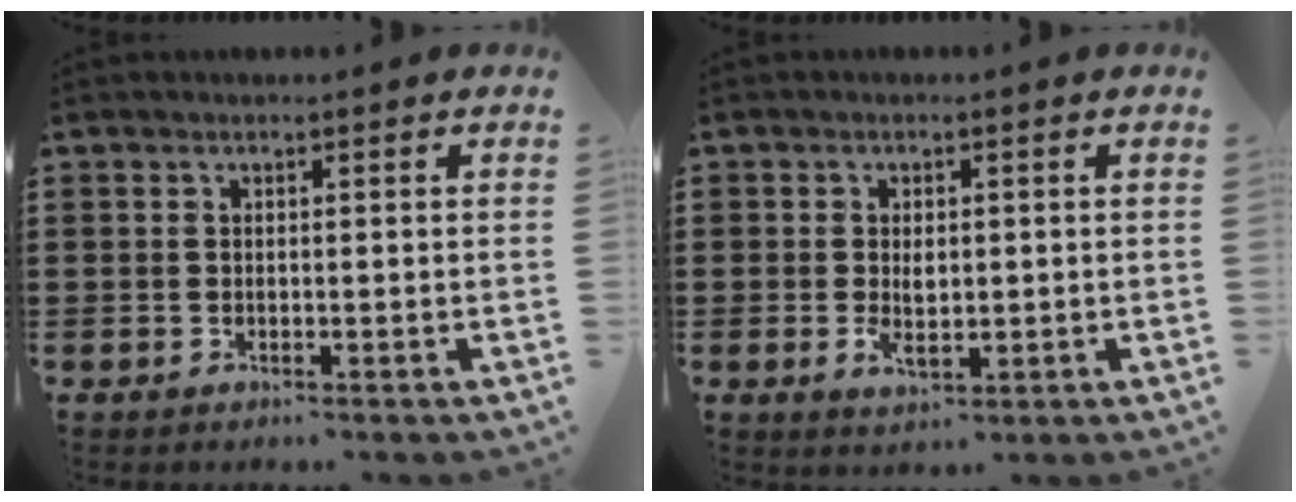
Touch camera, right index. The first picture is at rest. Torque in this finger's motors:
{"motor_torque": [1.11, 1.03, 0.66, 0.11]}